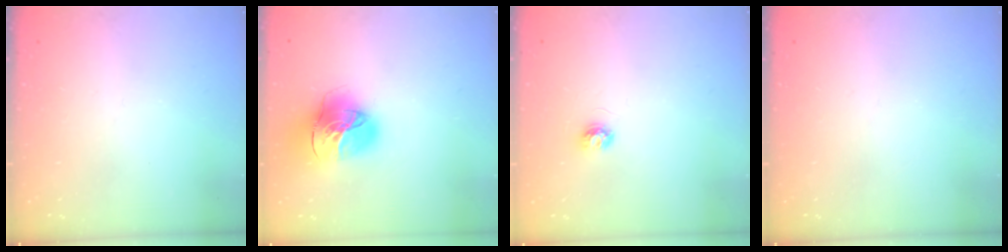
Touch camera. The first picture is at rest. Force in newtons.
{"total": 20.1, "press": 20.0, "slide": 2.1}
{"total": 3.7, "press": 3.7, "slide": 0.3}
{"total": 0.0}